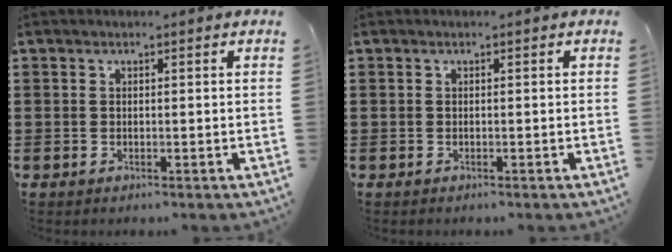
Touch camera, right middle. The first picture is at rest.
{"total": 0.0}